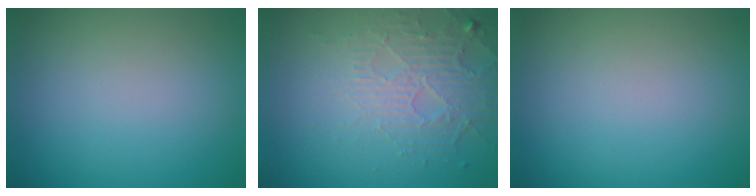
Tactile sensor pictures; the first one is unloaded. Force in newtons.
{"total": 5.2, "press": 3.3, "slide": 4.1}
{"total": 0.0}